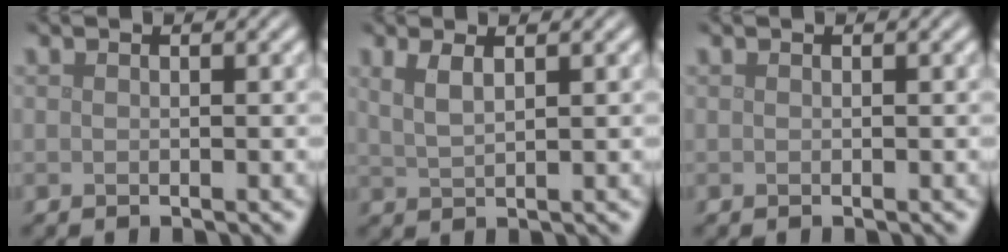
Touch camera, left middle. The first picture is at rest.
{"total": 2.2, "force": [1.1, 0.7, 1.8], "torque": [-0.032, 0.001, 0.022]}
{"total": 0.0}